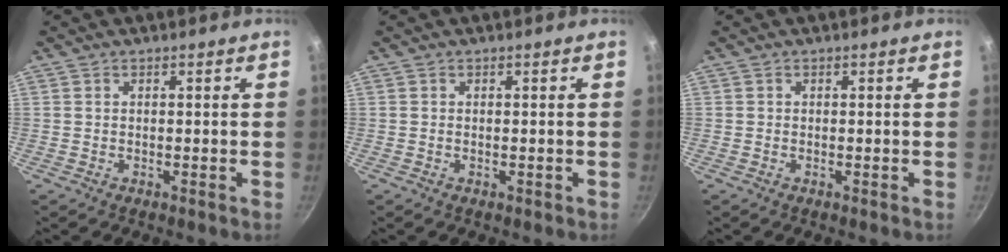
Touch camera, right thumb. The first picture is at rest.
{"total": 0.0}
{"total": 0.0}